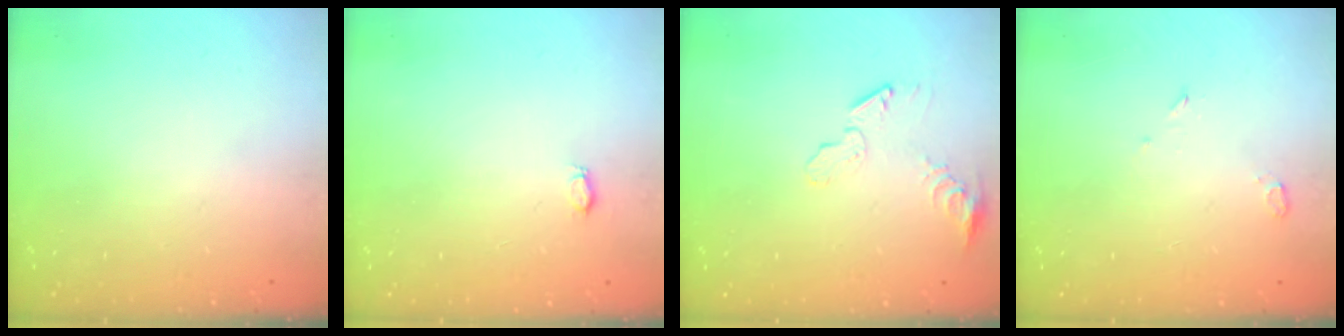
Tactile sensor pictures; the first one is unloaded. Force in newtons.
{"total": 2.7, "press": 2.7, "slide": 0.3}
{"total": 7.2, "press": 7.2, "slide": 0.6}
{"total": 2.7, "press": 2.6, "slide": 0.8}